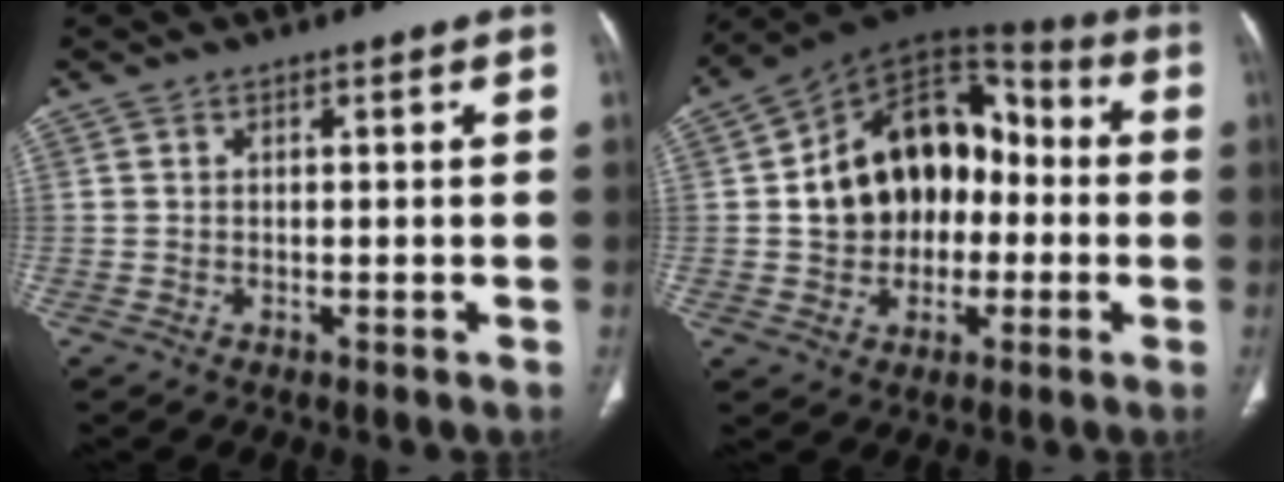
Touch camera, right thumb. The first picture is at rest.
{"total": 19.1, "force": [-0.5, 14.1, 12.9], "torque": [-0.161, 0.044, -0.009]}